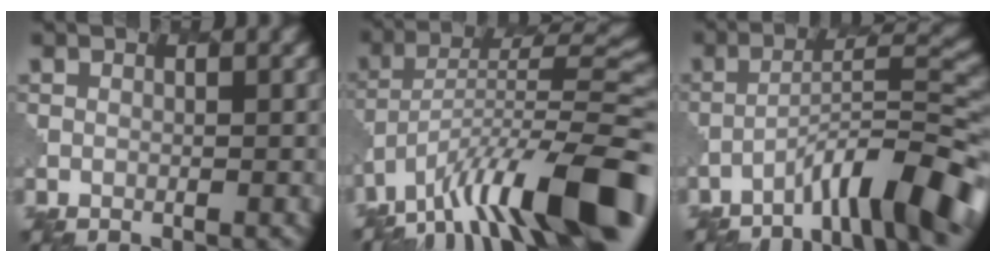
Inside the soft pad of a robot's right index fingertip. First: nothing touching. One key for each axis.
{"total": 14.3, "fx": -8.5, "fy": 4.0, "fz": 10.7, "tx": -0.174, "ty": 0.021, "tz": -0.145}
{"total": 8.9, "fx": -5.8, "fy": 1.3, "fz": 6.7, "tx": -0.097, "ty": 0.016, "tz": -0.090}